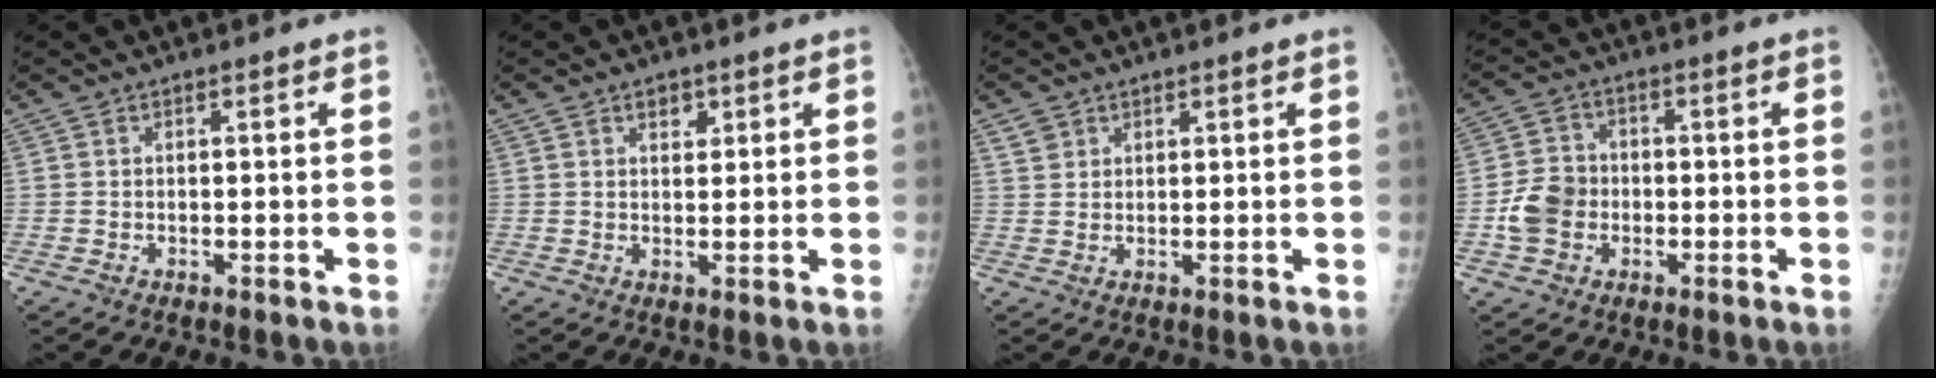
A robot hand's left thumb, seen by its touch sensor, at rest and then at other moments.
{"total": 2.3, "force": [1.3, 1.6, 1.1], "torque": [-0.003, -0.005, 0.019]}
{"total": 2.5, "force": [1.5, 1.9, 0.4], "torque": [0.012, -0.007, 0.022]}
{"total": 7.3, "force": [-1.7, 6.0, 3.8], "torque": [-0.057, 0.015, -0.036]}